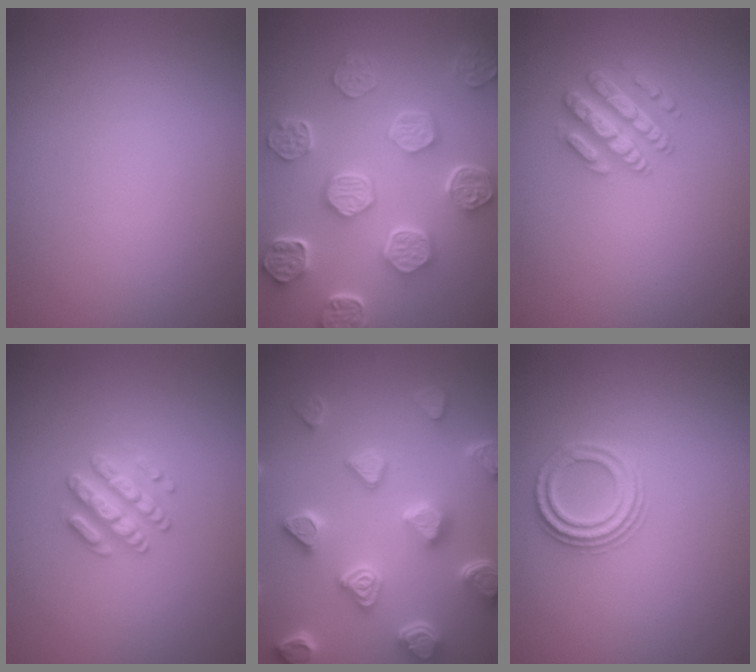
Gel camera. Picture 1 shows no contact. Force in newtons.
{"total": 7.6, "press": 5.8, "slide": 4.9}
{"total": 2.9, "press": 2.9, "slide": 0.7}
{"total": 2.6, "press": 2.5, "slide": 0.4}
{"total": 6.7, "press": 5.5, "slide": 3.7}
{"total": 2.3, "press": 2.2, "slide": 0.5}